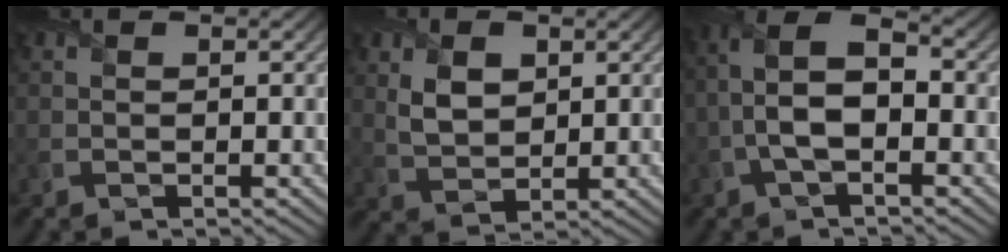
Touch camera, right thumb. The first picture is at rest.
{"total": 4.6, "force": [1.5, 3.2, 2.9], "torque": [-0.068, -0.002, 0.032]}
{"total": 7.5, "force": [-1.4, 3.7, 6.3], "torque": [-0.154, 0.011, -0.030]}